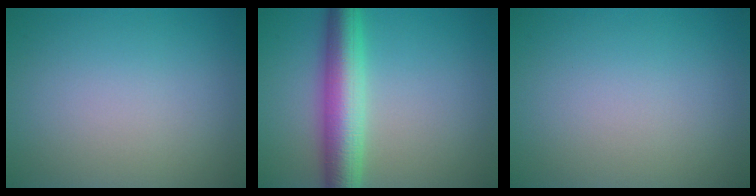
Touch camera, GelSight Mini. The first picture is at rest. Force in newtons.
{"total": 6.6, "press": 6.6, "slide": 0.0}
{"total": 0.0}